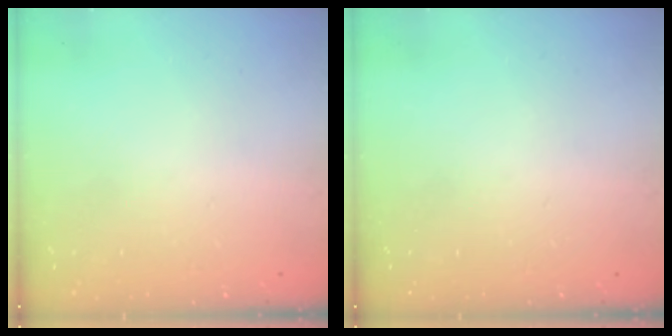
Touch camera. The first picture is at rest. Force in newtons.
{"total": 0.0}